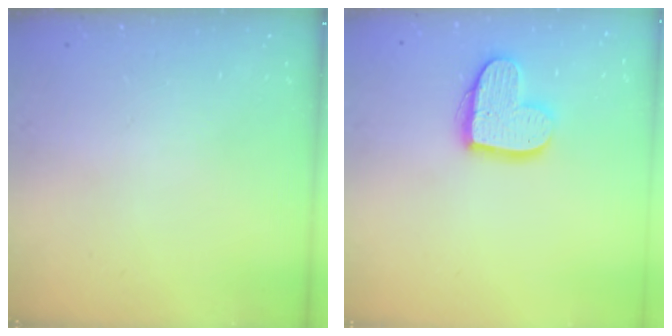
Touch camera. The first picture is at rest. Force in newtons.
{"total": 14.5, "press": 14.5, "slide": 1.0}